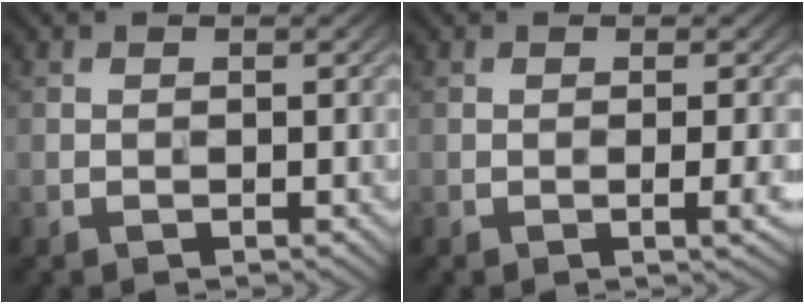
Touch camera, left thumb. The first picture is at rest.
{"total": 1.8, "force": [-0.2, -0.1, 1.8], "torque": [-0.032, 0.006, -0.004]}